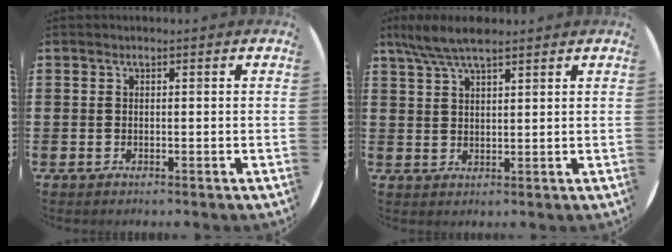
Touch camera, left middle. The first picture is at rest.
{"total": 5.6, "force": [4.6, 1.2, 2.9], "torque": [-0.066, -0.003, 0.084]}